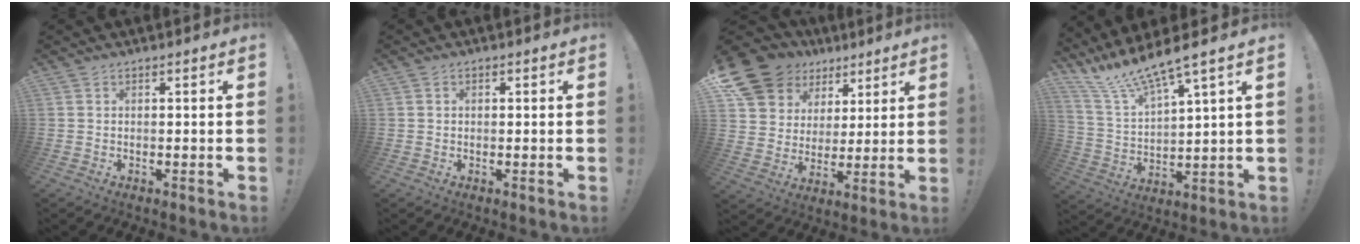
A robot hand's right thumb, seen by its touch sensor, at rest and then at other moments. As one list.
[{"total": 0.7, "force": [0.0, 0.6, 0.4], "torque": [-0.002, 0.002, -0.002]}, {"total": 16.2, "force": [10.1, 11.3, 5.7], "torque": [-0.102, -0.058, 0.208]}, {"total": 12.1, "force": [10.7, 0.8, 5.6], "torque": [-0.126, -0.079, 0.187]}]